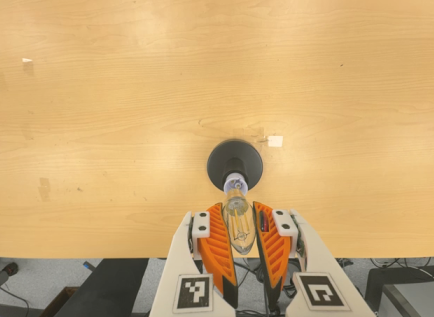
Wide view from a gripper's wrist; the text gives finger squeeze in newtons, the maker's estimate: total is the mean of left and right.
{"total": 20.4, "left": 24.8, "right": 16.0}